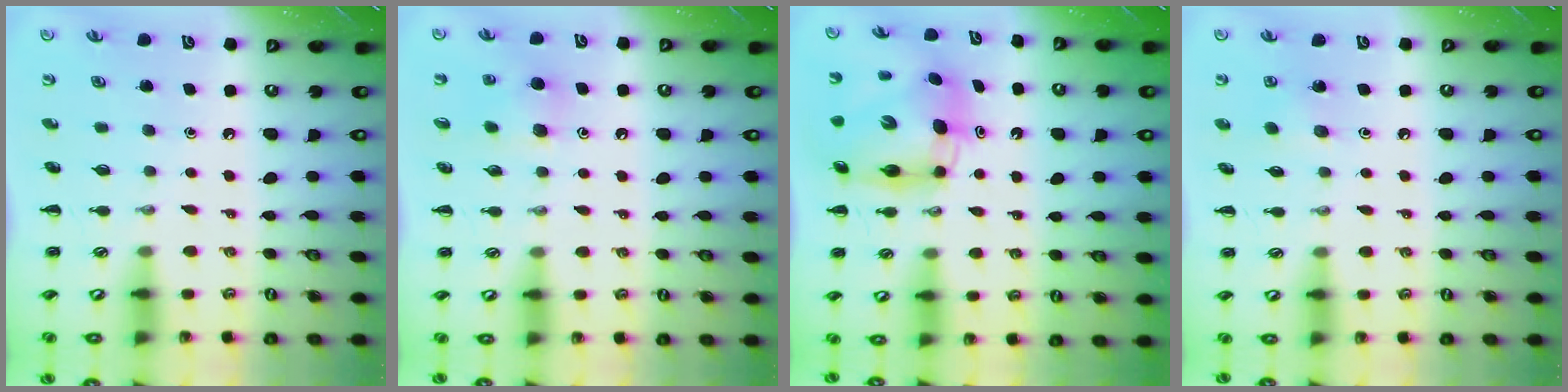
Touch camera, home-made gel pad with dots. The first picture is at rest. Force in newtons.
{"total": 6.7, "press": 6.5, "slide": 1.6}
{"total": 7.6, "press": 7.3, "slide": 2.1}
{"total": 5.8, "press": 5.7, "slide": 1.3}